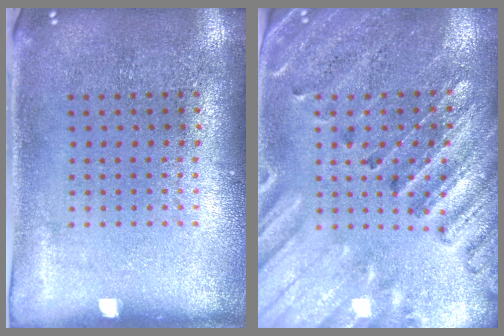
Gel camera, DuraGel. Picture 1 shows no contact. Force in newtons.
{"total": 2.7, "press": 2.6, "slide": 0.9}